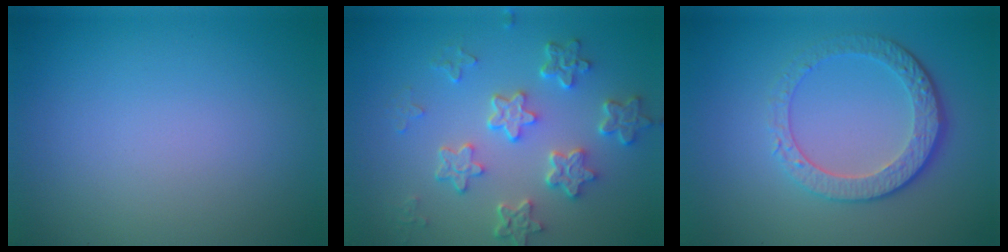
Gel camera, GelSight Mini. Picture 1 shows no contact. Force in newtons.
{"total": 5.6, "press": 4.3, "slide": 3.6}
{"total": 4.7, "press": 3.3, "slide": 3.3}